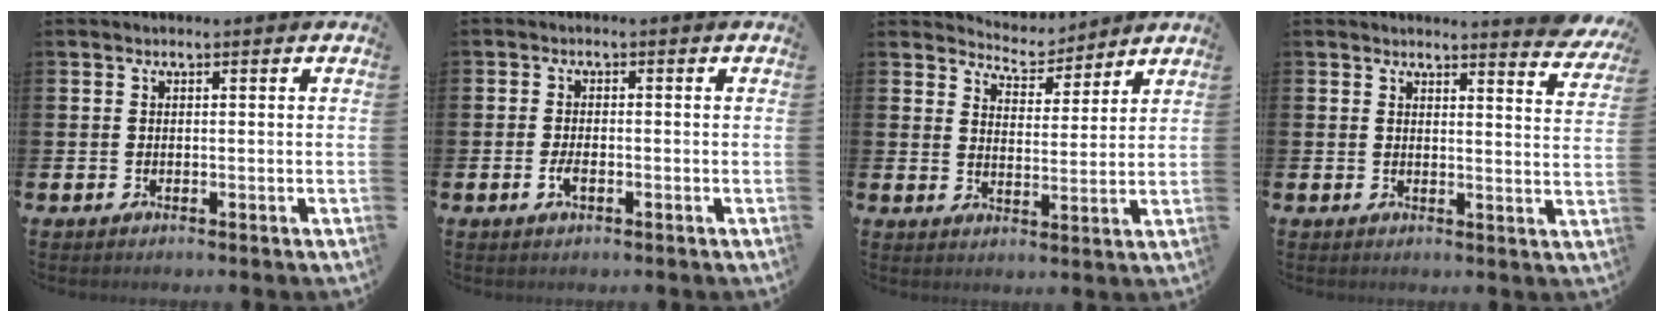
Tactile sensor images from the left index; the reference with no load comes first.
{"total": 2.1, "force": [-0.7, 0.9, 1.8], "torque": [-0.034, 0.000, -0.012]}
{"total": 5.1, "force": [4.9, 1.1, 0.0], "torque": [-0.020, -0.032, 0.088]}
{"total": 3.6, "force": [3.5, -0.2, 0.4], "torque": [0.002, -0.029, 0.058]}